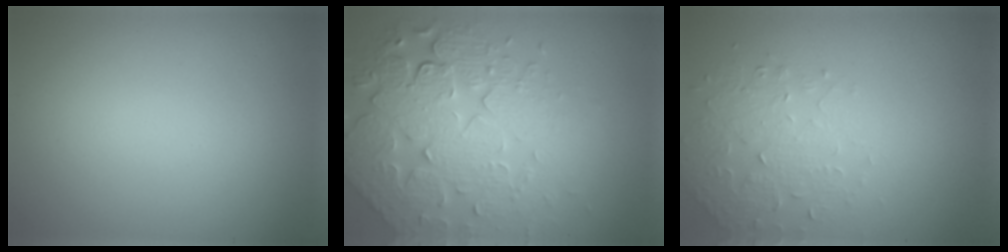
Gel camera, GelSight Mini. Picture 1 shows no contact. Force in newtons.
{"total": 8.1, "press": 5.8, "slide": 5.7}
{"total": 1.9, "press": 1.5, "slide": 1.1}